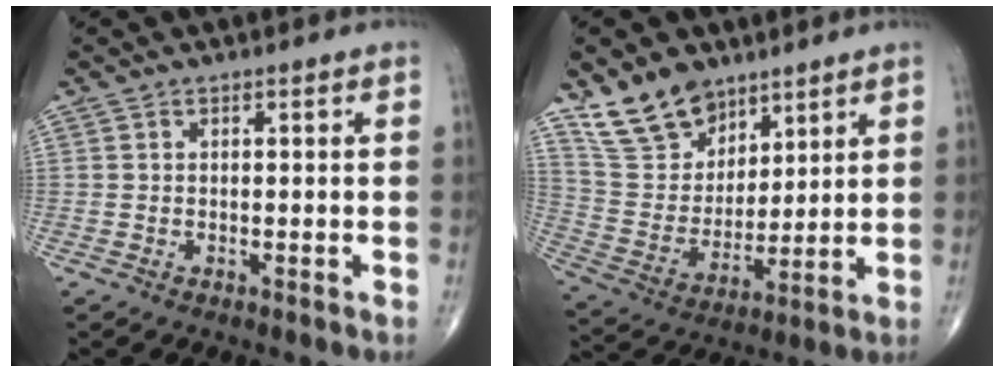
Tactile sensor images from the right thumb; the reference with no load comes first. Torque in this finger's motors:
{"motor_torque": [-0.39, 1.11, -0.39, 0.31, 0.03]}